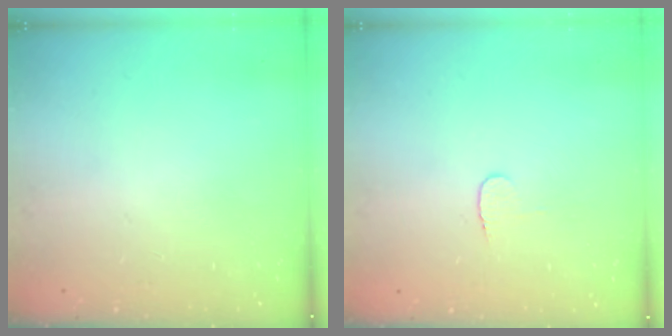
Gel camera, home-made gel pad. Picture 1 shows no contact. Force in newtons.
{"total": 3.3, "press": 3.3, "slide": 0.3}